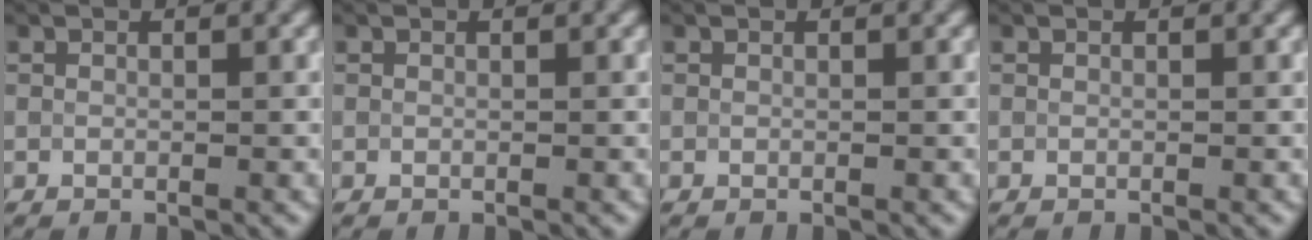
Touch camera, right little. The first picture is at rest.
{"total": 0.0}
{"total": 0.0}
{"total": 0.0}